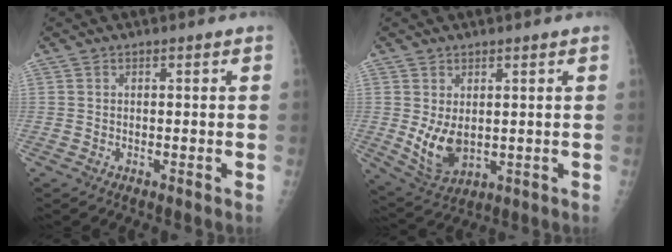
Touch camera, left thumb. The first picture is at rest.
{"total": 7.3, "force": [0.8, 4.7, 5.5], "torque": [-0.090, -0.023, 0.034]}